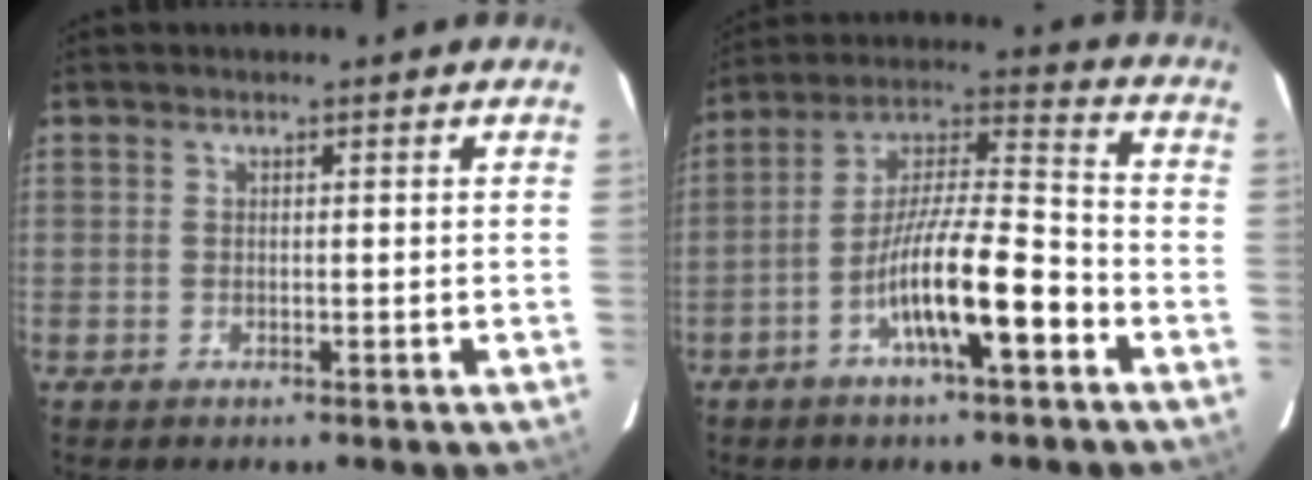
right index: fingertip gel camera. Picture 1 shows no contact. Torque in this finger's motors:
{"motor_torque": [1.53, -0.60, 0.88, 0.21]}